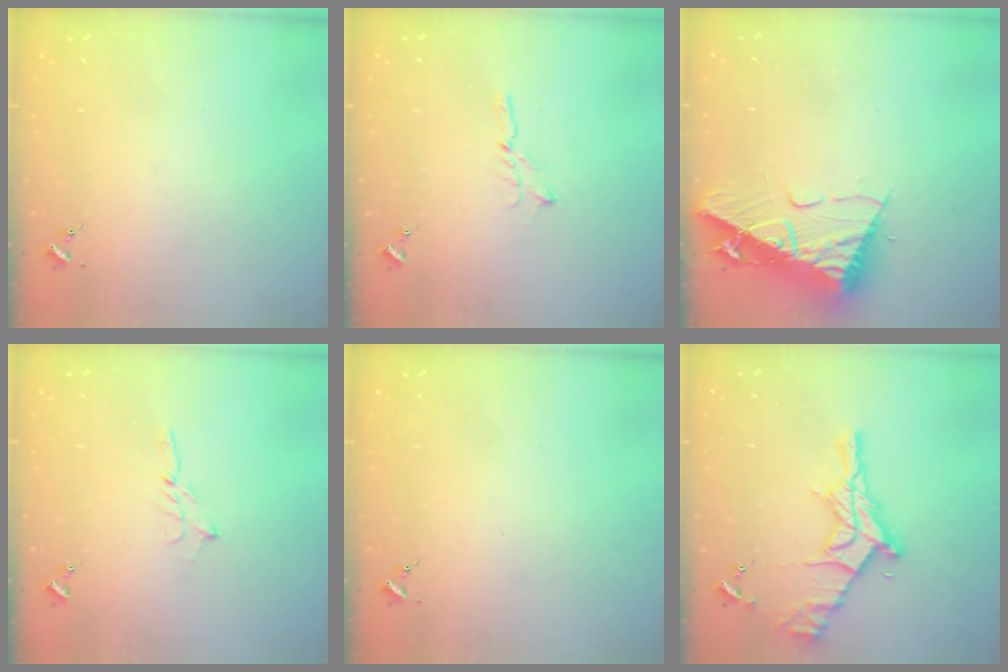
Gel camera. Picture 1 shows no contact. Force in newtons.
{"total": 3.5, "press": 3.5, "slide": 0.1}
{"total": 13.6, "press": 13.6, "slide": 1.1}
{"total": 2.3, "press": 2.3, "slide": 0.2}
{"total": 0.0}
{"total": 19.0, "press": 18.9, "slide": 1.3}